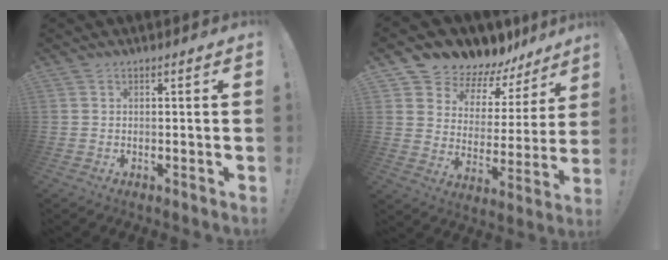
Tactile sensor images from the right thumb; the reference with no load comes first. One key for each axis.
{"total": 7.8, "fx": 6.5, "fy": 4.2, "fz": 1.3, "tx": -0.032, "ty": -0.071, "tz": 0.117}